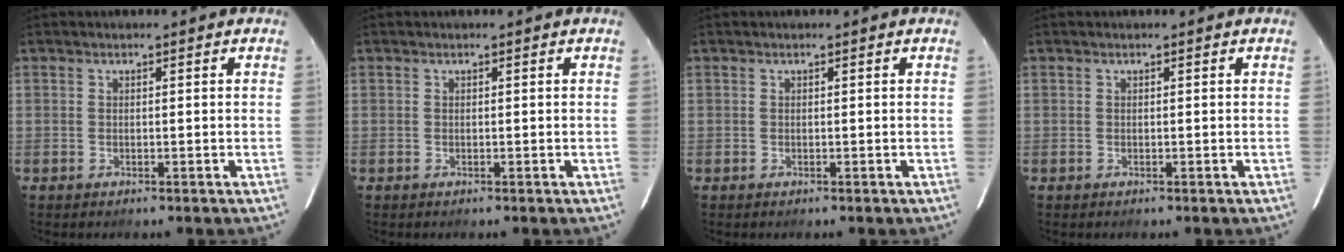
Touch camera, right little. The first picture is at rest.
{"total": 0.0}
{"total": 0.0}
{"total": 0.0}